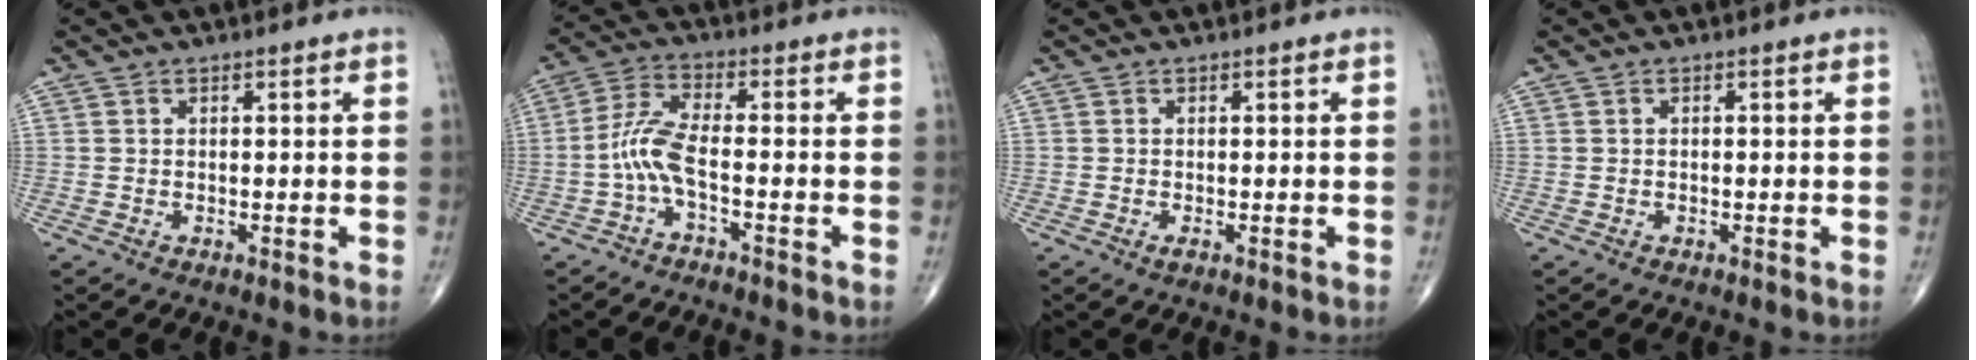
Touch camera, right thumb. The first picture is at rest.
{"total": 6.3, "force": [-2.1, 1.5, 5.7], "torque": [-0.137, 0.028, -0.048]}
{"total": 0.6, "force": [-0.2, 0.2, 0.5], "torque": [-0.006, -0.002, -0.004]}
{"total": 0.0}